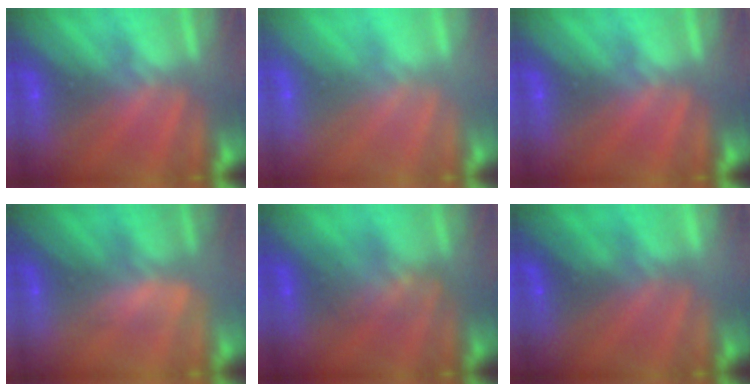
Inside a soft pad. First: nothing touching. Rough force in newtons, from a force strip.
{"total": 3.3}
{"total": 0.0}
{"total": 2.3}
{"total": 2.3}
{"total": 1.7}